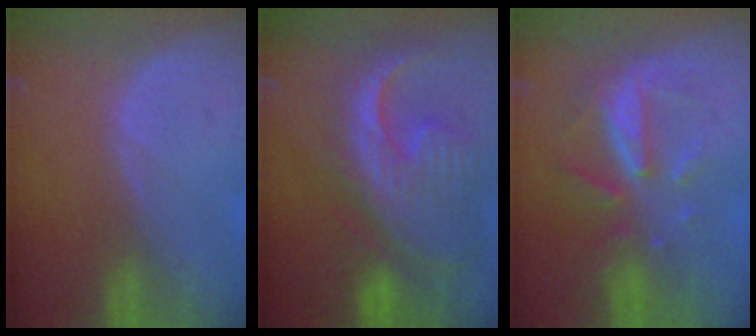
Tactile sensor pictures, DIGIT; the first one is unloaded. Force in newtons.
{"total": 13.1, "press": 11.2, "slide": 6.7}
{"total": 8.0, "press": 7.2, "slide": 3.3}